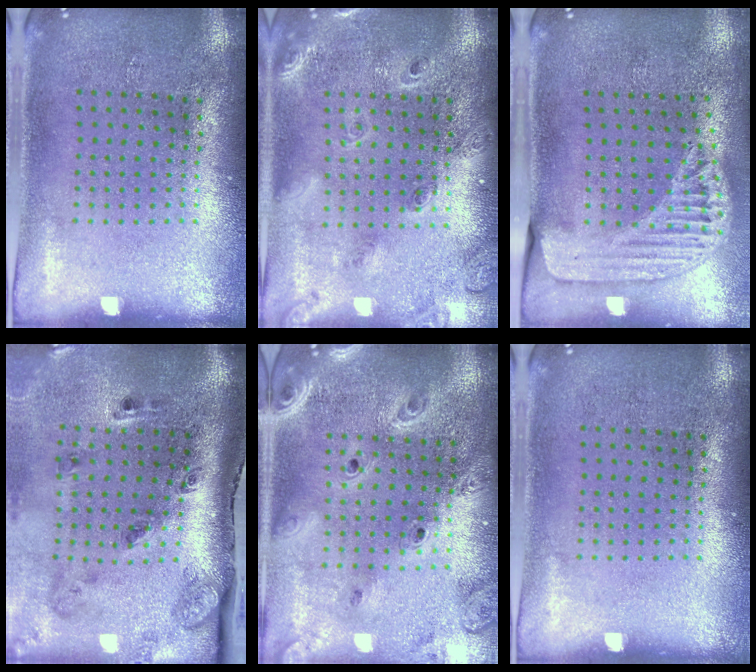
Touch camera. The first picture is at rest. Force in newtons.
{"total": 1.7, "press": 1.6, "slide": 0.8}
{"total": 1.6, "press": 1.5, "slide": 0.4}
{"total": 3.2, "press": 2.0, "slide": 2.5}
{"total": 3.0, "press": 2.5, "slide": 1.6}
{"total": 0.0}